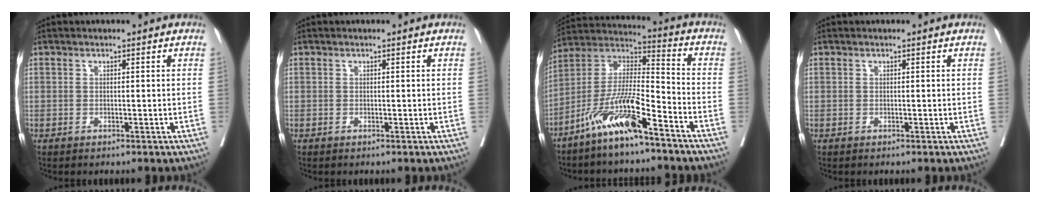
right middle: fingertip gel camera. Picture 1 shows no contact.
{"total": 0.0}
{"total": 12.6, "force": [-8.4, 1.3, 9.4], "torque": [-0.192, -0.004, -0.164]}
{"total": 0.0}